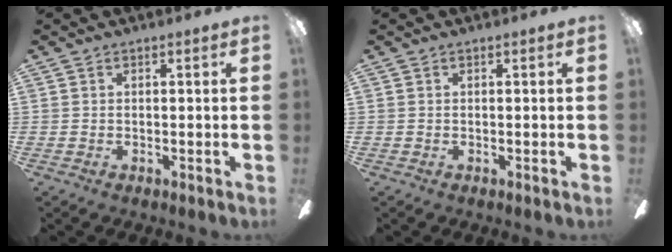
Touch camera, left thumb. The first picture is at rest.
{"total": 0.0}